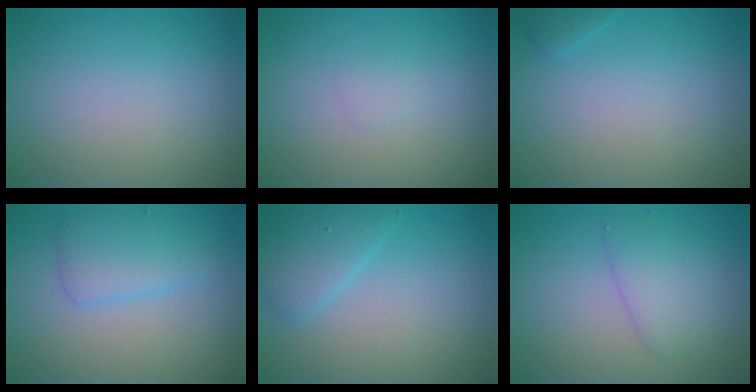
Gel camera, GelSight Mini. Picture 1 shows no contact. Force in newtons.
{"total": 0.6, "press": 0.6, "slide": 0.0}
{"total": 0.7, "press": 0.7, "slide": 0.1}
{"total": 3.1, "press": 3.1, "slide": 0.1}
{"total": 2.7, "press": 2.7, "slide": 0.2}
{"total": 3.0, "press": 3.0, "slide": 0.1}